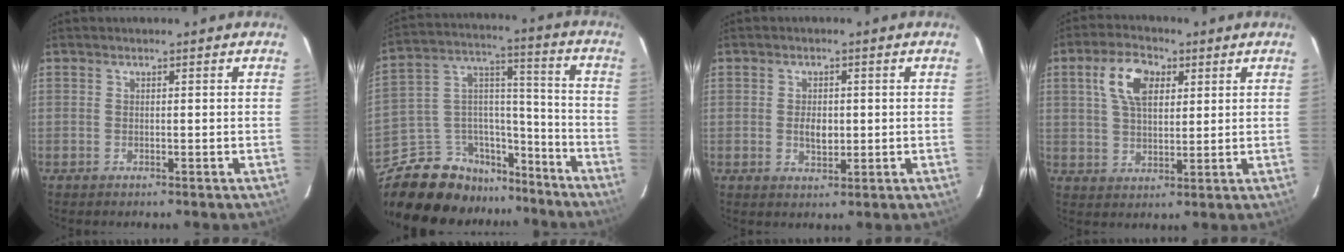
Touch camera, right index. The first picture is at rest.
{"total": 18.0, "force": [-14.9, 9.2, 4.5], "torque": [-0.108, 0.074, -0.239]}
{"total": 3.5, "force": [-0.2, 2.3, 2.7], "torque": [-0.046, 0.000, -0.001]}
{"total": 8.8, "force": [3.4, 4.9, 6.5], "torque": [-0.126, 0.024, 0.063]}